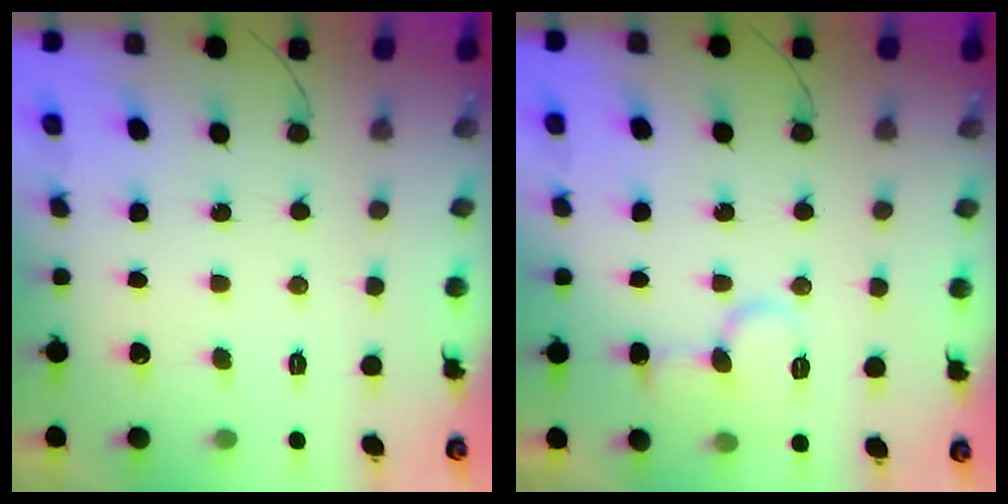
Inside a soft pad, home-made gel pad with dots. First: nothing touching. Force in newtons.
{"total": 9.0, "press": 8.9, "slide": 0.7}